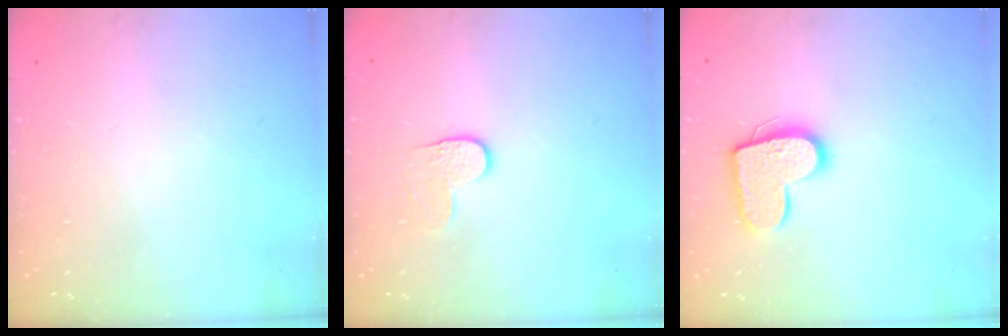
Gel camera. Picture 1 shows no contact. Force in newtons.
{"total": 3.3, "press": 3.3, "slide": 0.4}
{"total": 14.5, "press": 14.5, "slide": 0.9}